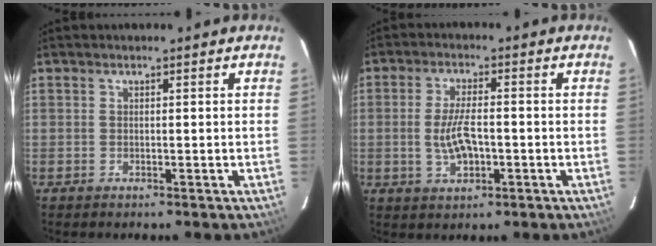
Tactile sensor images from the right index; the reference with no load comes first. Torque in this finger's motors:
{"motor_torque": [0.09, 0.11, 0.07, 0.07]}